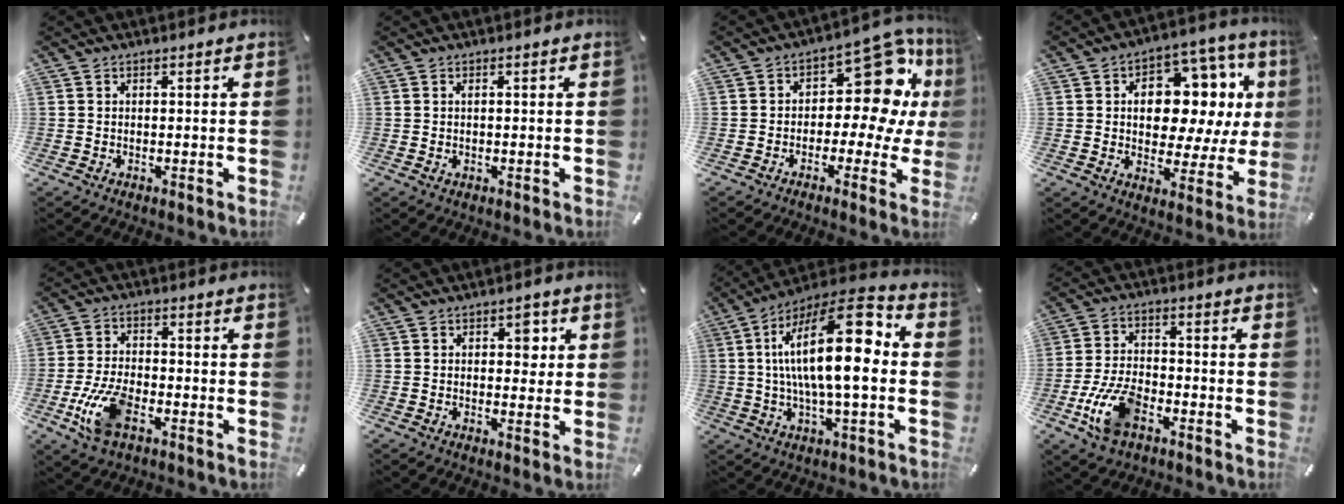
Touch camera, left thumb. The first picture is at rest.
{"total": 0.9, "force": [0.1, 0.5, 0.8], "torque": [-0.017, 0.001, 0.001]}
{"total": 16.0, "force": [5.6, 9.0, 12.0], "torque": [-0.161, -0.043, 0.089]}
{"total": 15.1, "force": [4.1, 10.1, 10.4], "torque": [-0.137, -0.032, 0.073]}
{"total": 10.8, "force": [-4.4, 5.7, 8.1], "torque": [-0.175, 0.008, -0.078]}
{"total": 3.8, "force": [1.0, 2.5, 2.6], "torque": [-0.015, -0.008, 0.006]}
{"total": 22.0, "force": [2.5, 7.6, 20.5], "torque": [-0.362, -0.010, 0.032]}
{"total": 11.7, "force": [-5.6, 6.6, 8.0], "torque": [-0.176, 0.014, -0.102]}